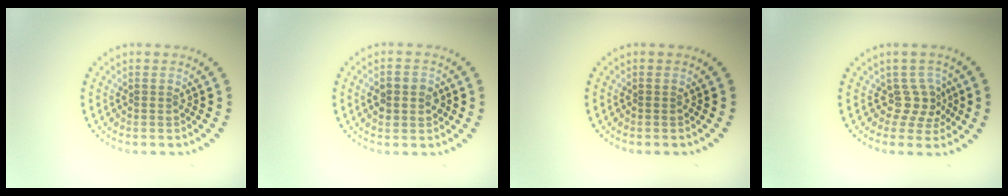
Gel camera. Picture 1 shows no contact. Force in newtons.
{"total": 2.9, "press": 2.8, "slide": 0.2}
{"total": 0.0}
{"total": 2.4, "press": 1.6, "slide": 1.7}